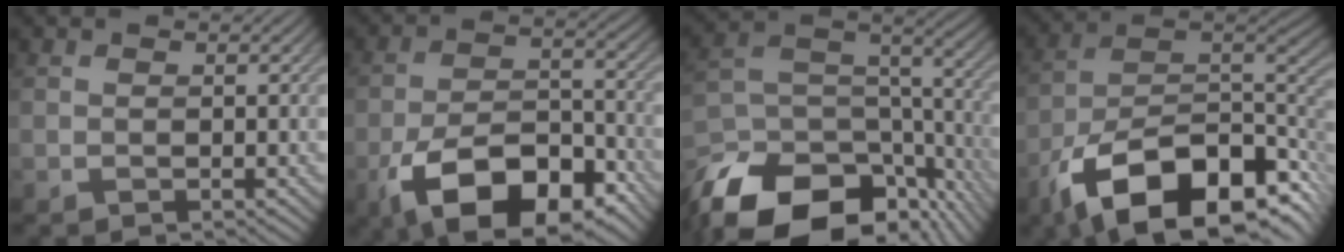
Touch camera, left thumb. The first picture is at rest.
{"total": 14.3, "force": [-8.3, 7.0, 9.3], "torque": [-0.175, -0.019, -0.145]}
{"total": 18.9, "force": [-12.6, 10.2, 9.9], "torque": [-0.215, -0.044, -0.179]}
{"total": 17.2, "force": [-9.1, 8.7, 11.8], "torque": [-0.214, -0.037, -0.146]}